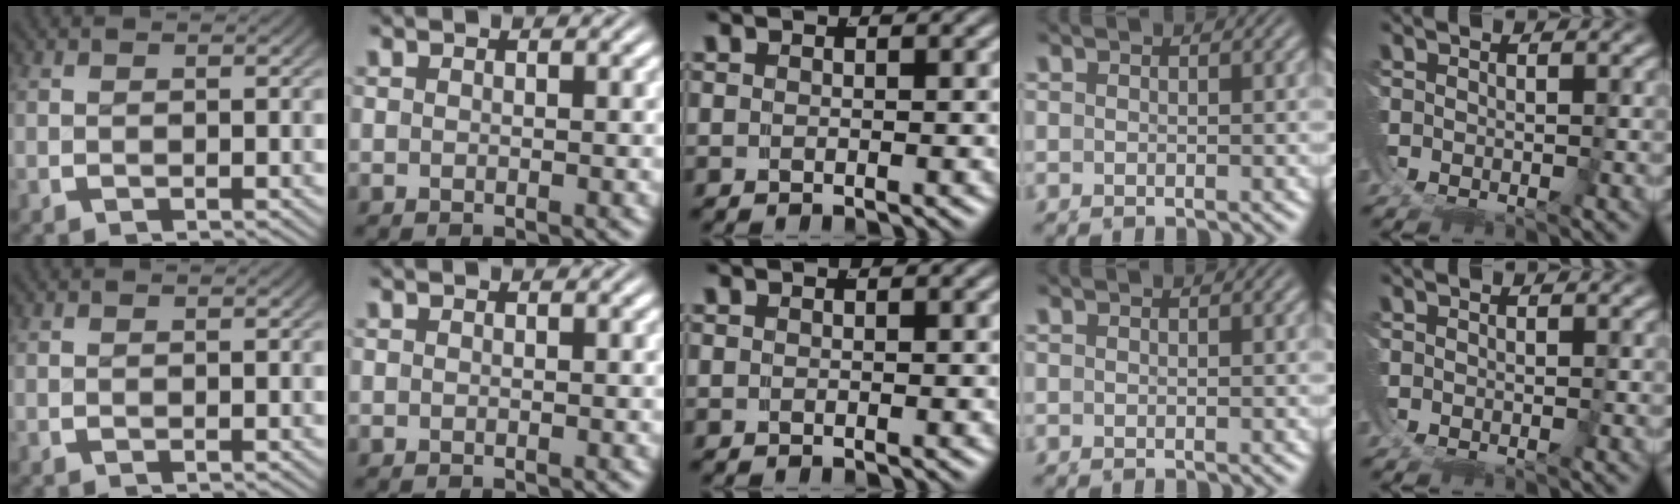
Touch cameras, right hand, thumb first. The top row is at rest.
{}